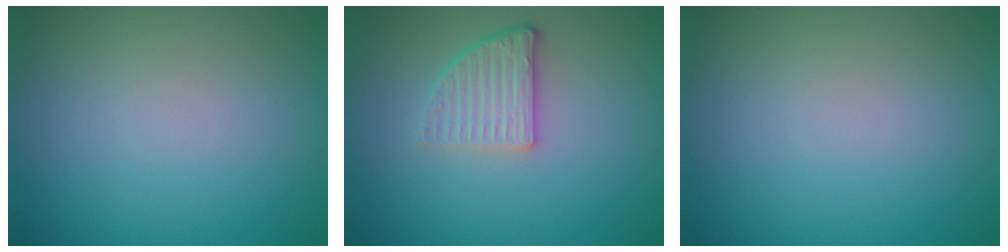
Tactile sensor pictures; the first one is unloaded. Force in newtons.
{"total": 3.3, "press": 2.5, "slide": 2.2}
{"total": 0.0}